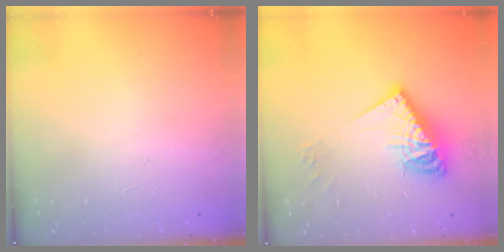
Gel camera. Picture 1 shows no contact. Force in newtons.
{"total": 14.3, "press": 14.2, "slide": 1.4}